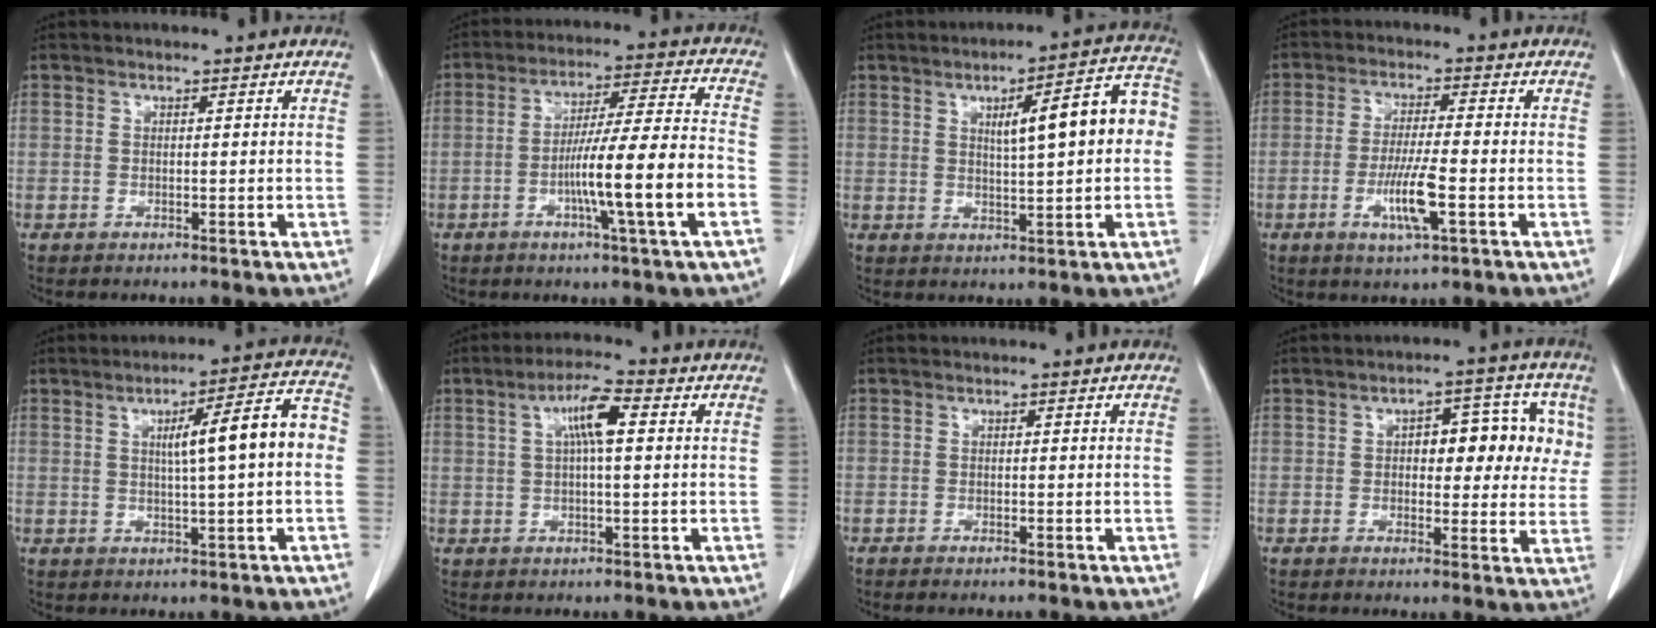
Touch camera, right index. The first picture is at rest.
{"total": 13.4, "force": [-4.2, -0.9, 12.7], "torque": [-0.216, 0.003, -0.072]}
{"total": 11.0, "force": [1.5, 1.8, 10.7], "torque": [-0.145, 0.031, 0.020]}
{"total": 7.2, "force": [-2.4, 0.3, 6.7], "torque": [-0.129, -0.011, -0.043]}
{"total": 10.3, "force": [0.7, 0.8, 10.2], "torque": [-0.143, 0.026, 0.008]}
{"total": 6.2, "force": [1.5, 0.9, 6.0], "torque": [-0.113, 0.015, 0.025]}
{"total": 0.7, "force": [-0.5, -0.1, 0.4], "torque": [-0.013, -0.003, -0.009]}
{"total": 9.8, "force": [2.2, 4.7, 8.3], "torque": [-0.097, 0.031, 0.028]}